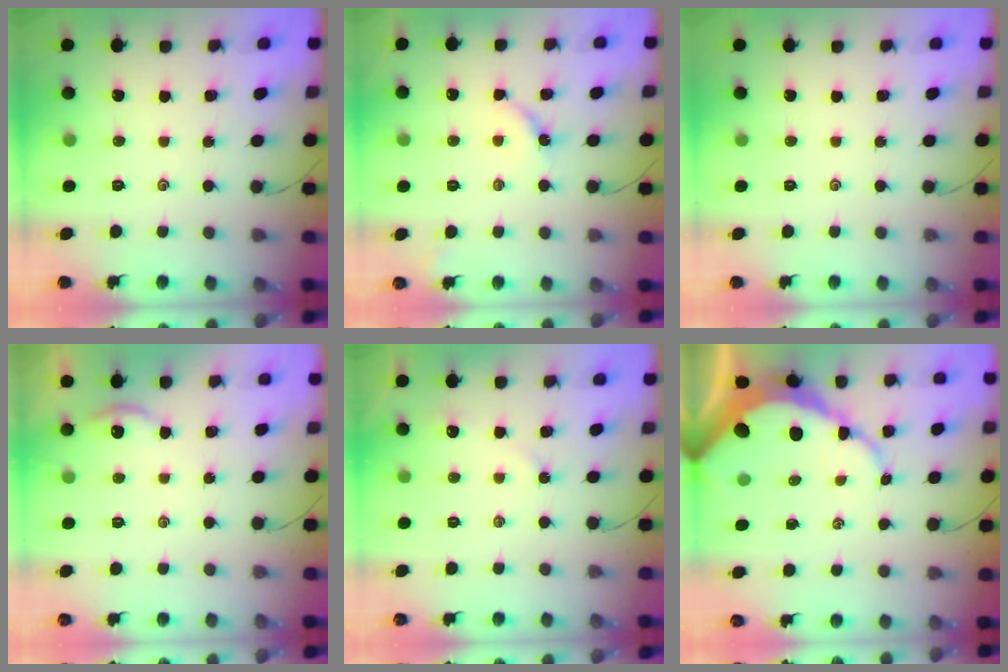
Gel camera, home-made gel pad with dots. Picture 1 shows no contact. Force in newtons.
{"total": 4.1, "press": 4.0, "slide": 0.6}
{"total": 0.0}
{"total": 1.9, "press": 1.9, "slide": 0.2}
{"total": 3.7, "press": 3.7, "slide": 0.4}
{"total": 12.1, "press": 12.0, "slide": 1.0}